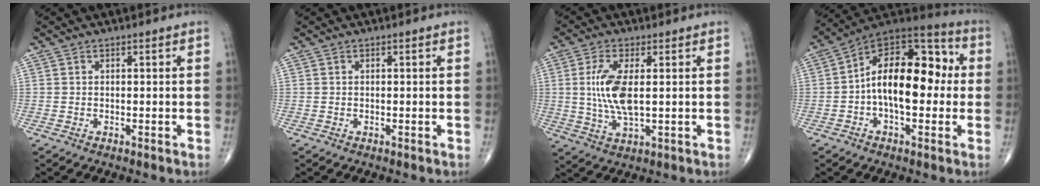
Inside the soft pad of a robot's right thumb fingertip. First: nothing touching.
{"total": 0.0}
{"total": 8.8, "force": [0.9, 3.3, 8.1], "torque": [-0.181, -0.009, 0.022]}
{"total": 18.5, "force": [0.0, 10.0, 15.6], "torque": [-0.222, 0.047, -0.010]}